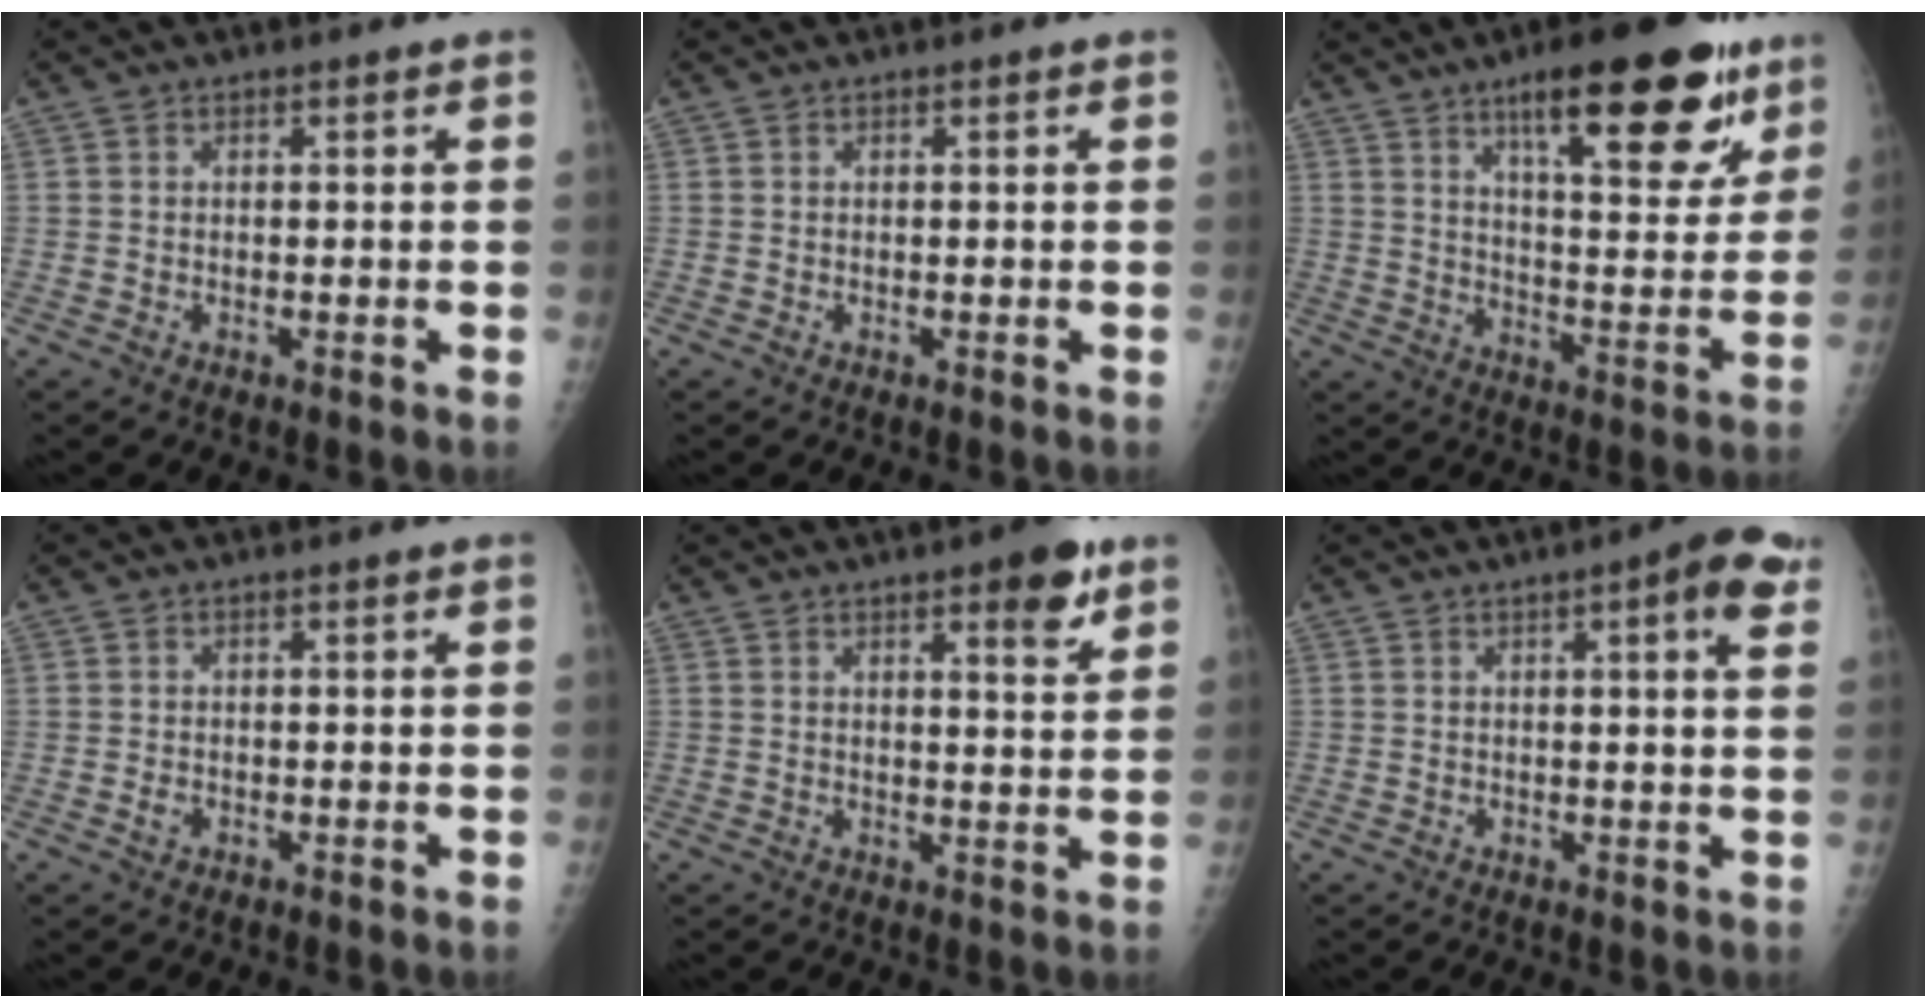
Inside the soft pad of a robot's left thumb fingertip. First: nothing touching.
{"total": 0.0}
{"total": 21.6, "force": [12.8, 6.9, 15.9], "torque": [-0.183, -0.051, 0.190]}
{"total": 0.8, "force": [-0.3, 0.7, 0.3], "torque": [-0.004, 0.000, -0.005]}
{"total": 6.7, "force": [4.0, 1.9, 5.0], "torque": [-0.051, -0.021, 0.050]}
{"total": 7.3, "force": [3.5, 1.3, 6.3], "torque": [-0.073, -0.005, 0.037]}